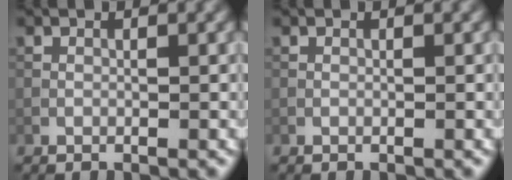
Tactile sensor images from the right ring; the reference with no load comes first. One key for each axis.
{"total": 0.0}